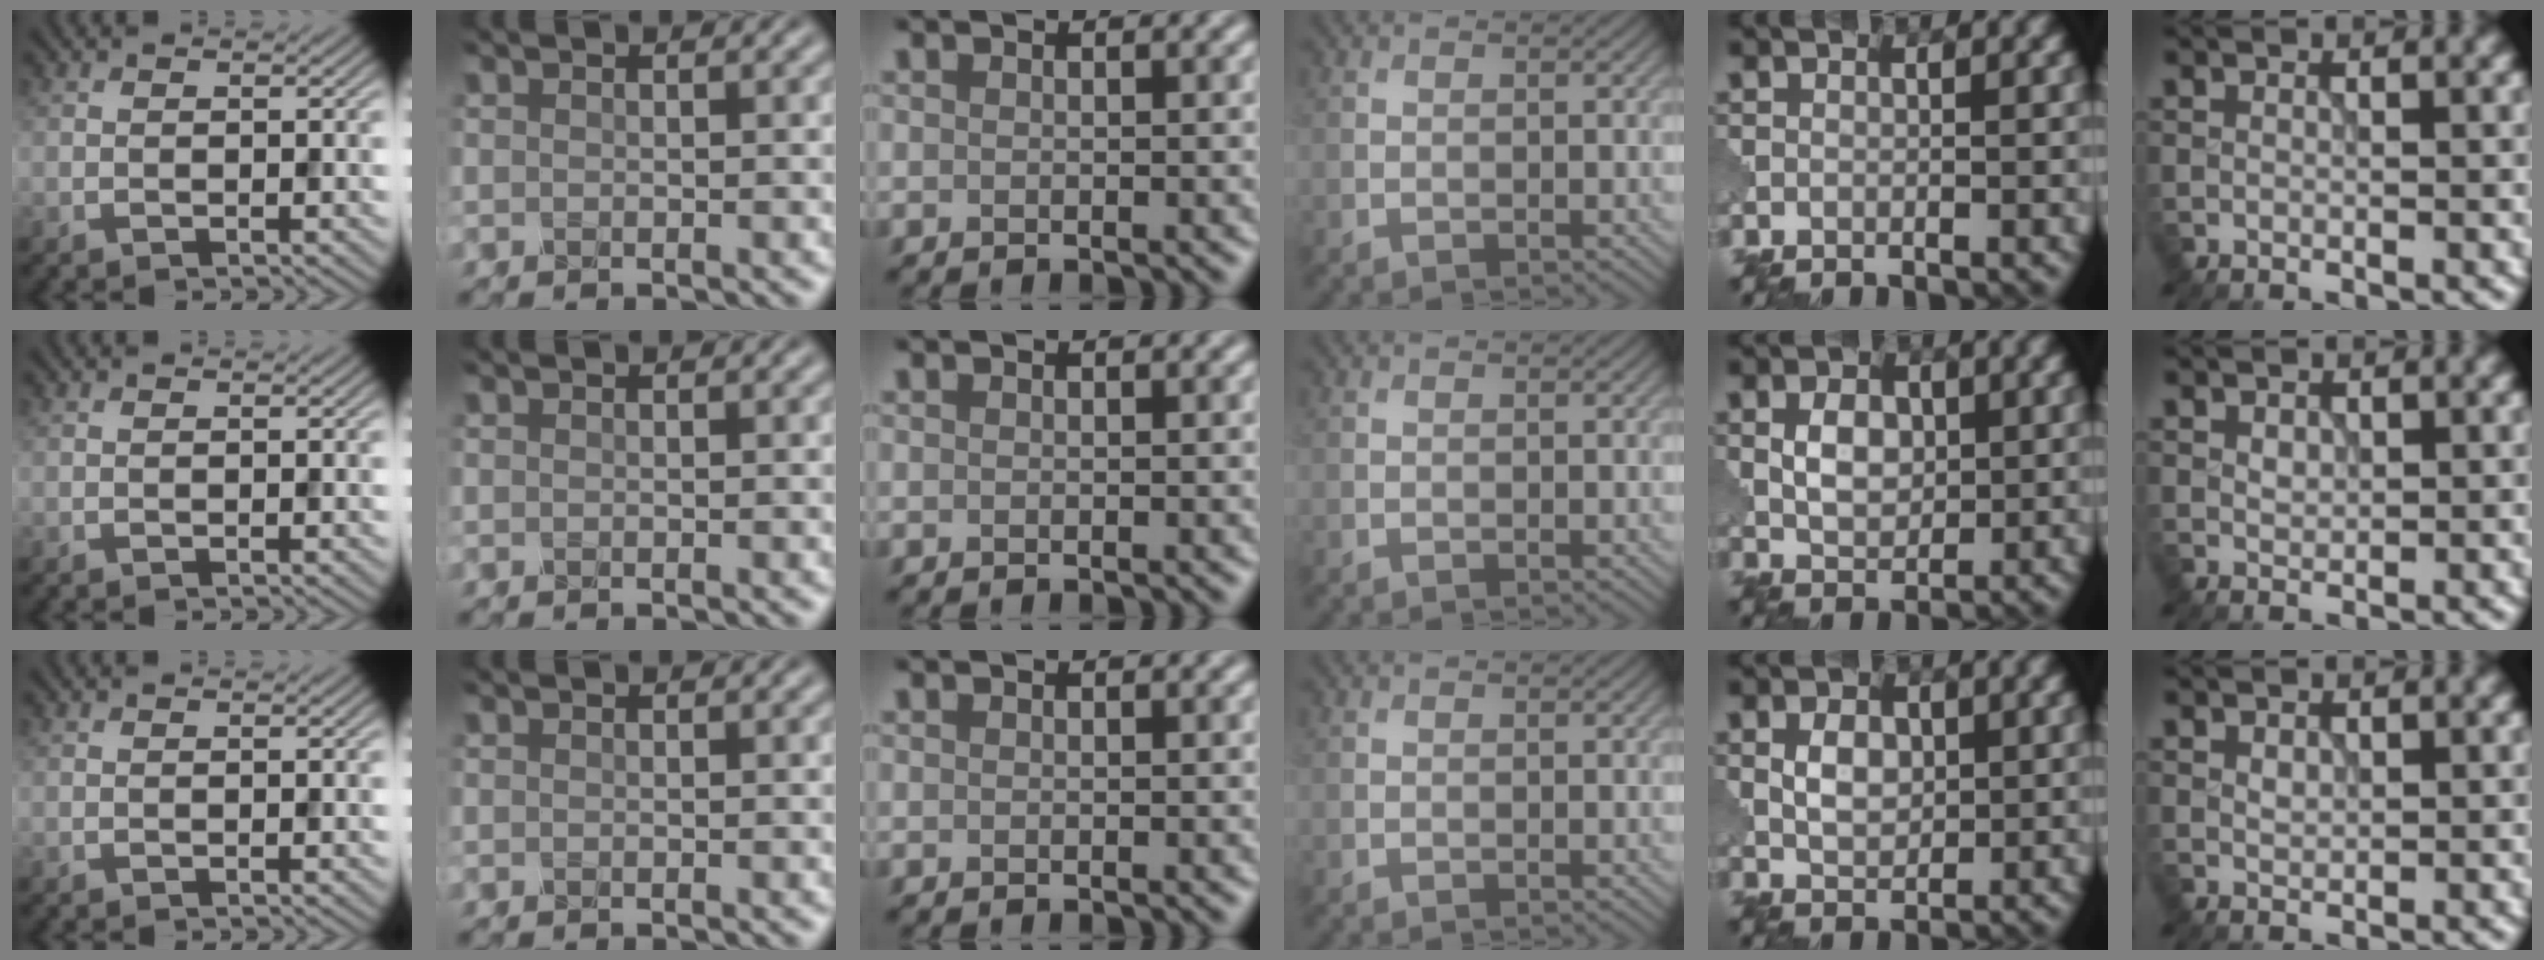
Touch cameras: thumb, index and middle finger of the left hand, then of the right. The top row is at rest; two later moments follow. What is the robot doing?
{"motion": "close", "object": "eyeshadow palette"}